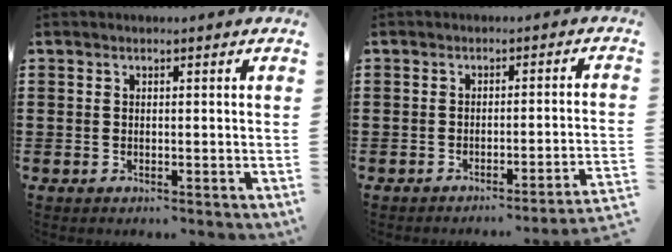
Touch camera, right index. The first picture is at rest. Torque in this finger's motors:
{"motor_torque": [0.71, -0.52, 0.05, -0.01]}